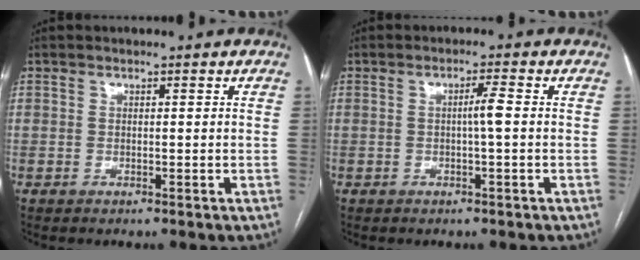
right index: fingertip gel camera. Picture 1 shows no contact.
{"total": 2.5, "force": [0.0, -0.3, 2.5], "torque": [-0.040, 0.001, -0.001]}